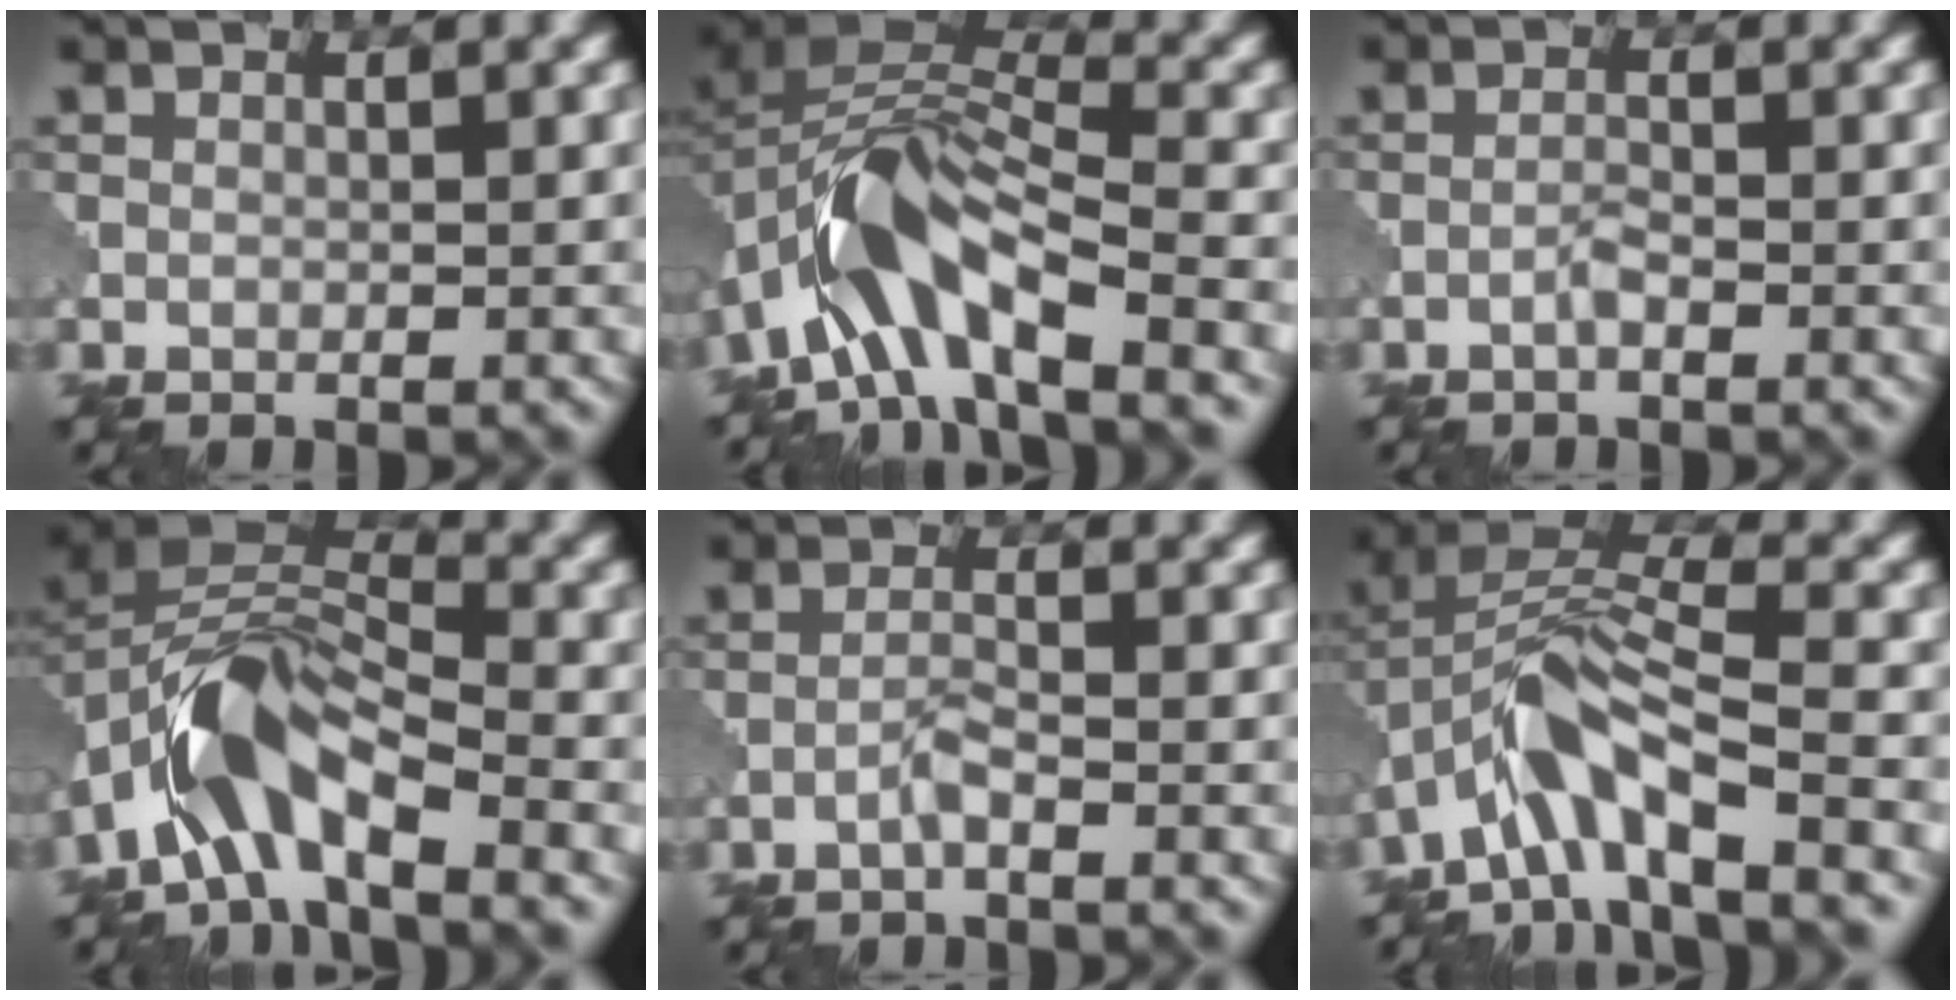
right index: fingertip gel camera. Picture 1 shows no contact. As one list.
[{"total": 8.7, "force": [-4.5, 3.3, 6.7], "torque": [-0.109, 0.009, -0.099]}, {"total": 1.1, "force": [-0.7, 0.2, 0.9], "torque": [-0.018, 0.004, -0.016]}, {"total": 7.4, "force": [-4.0, 2.9, 5.5], "torque": [-0.091, 0.009, -0.091]}, {"total": 1.6, "force": [-1.0, 0.1, 1.2], "torque": [-0.024, 0.007, -0.024]}, {"total": 7.4, "force": [-3.9, 2.1, 5.9], "torque": [-0.107, 0.013, -0.084]}]